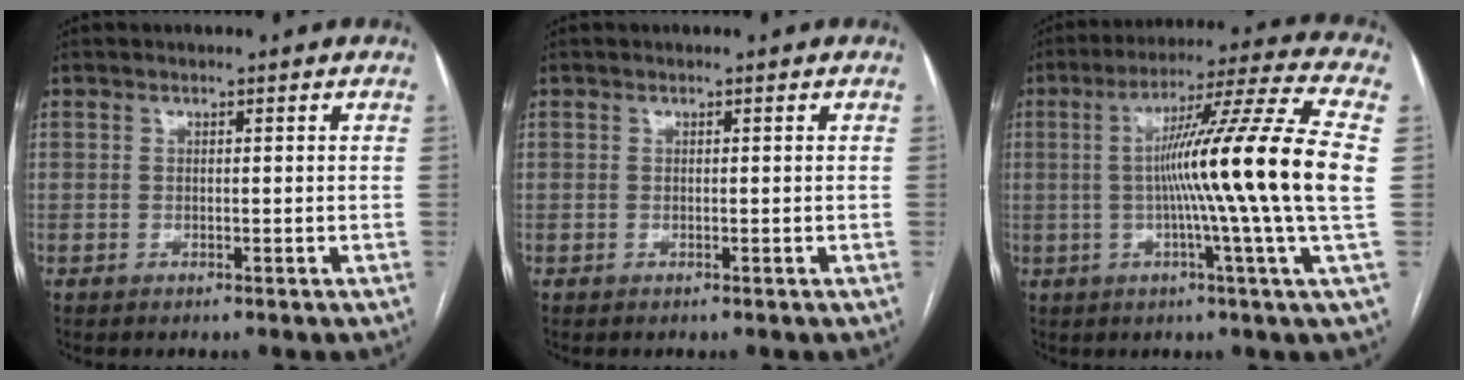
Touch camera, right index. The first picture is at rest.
{"total": 0.0}
{"total": 18.9, "force": [0.0, -3.0, 18.6], "torque": [-0.286, -0.007, -0.020]}